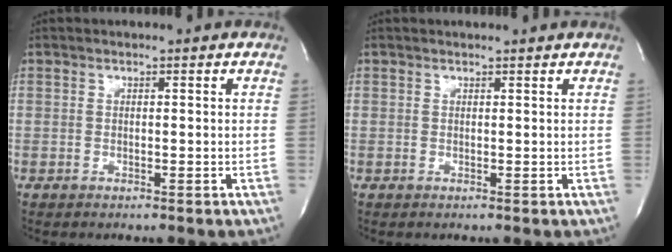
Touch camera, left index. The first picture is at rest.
{"total": 2.4, "force": [2.3, -0.1, 0.6], "torque": [-0.010, 0.009, 0.026]}